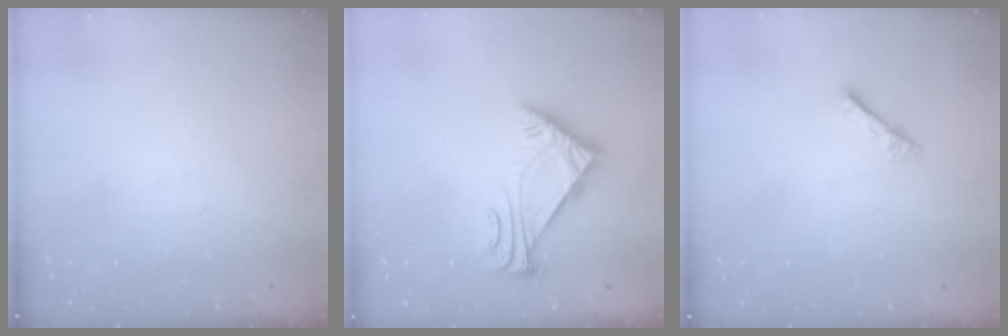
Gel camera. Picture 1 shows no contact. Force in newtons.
{"total": 5.7, "press": 5.7, "slide": 1.0}
{"total": 1.8, "press": 1.8, "slide": 0.1}